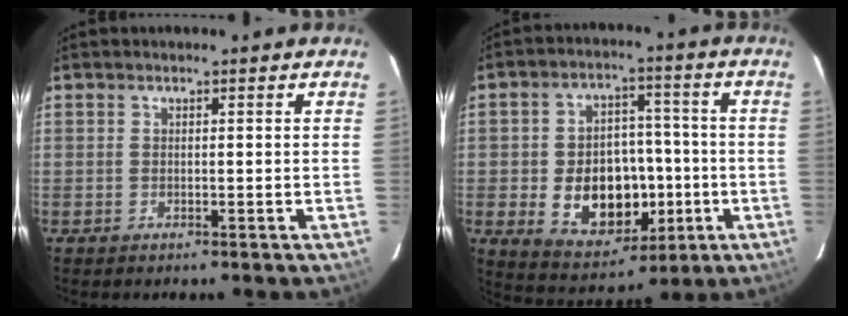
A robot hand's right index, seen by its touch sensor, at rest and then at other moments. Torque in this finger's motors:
{"motor_torque": [0.64, -0.26, 0.69, 0.08]}